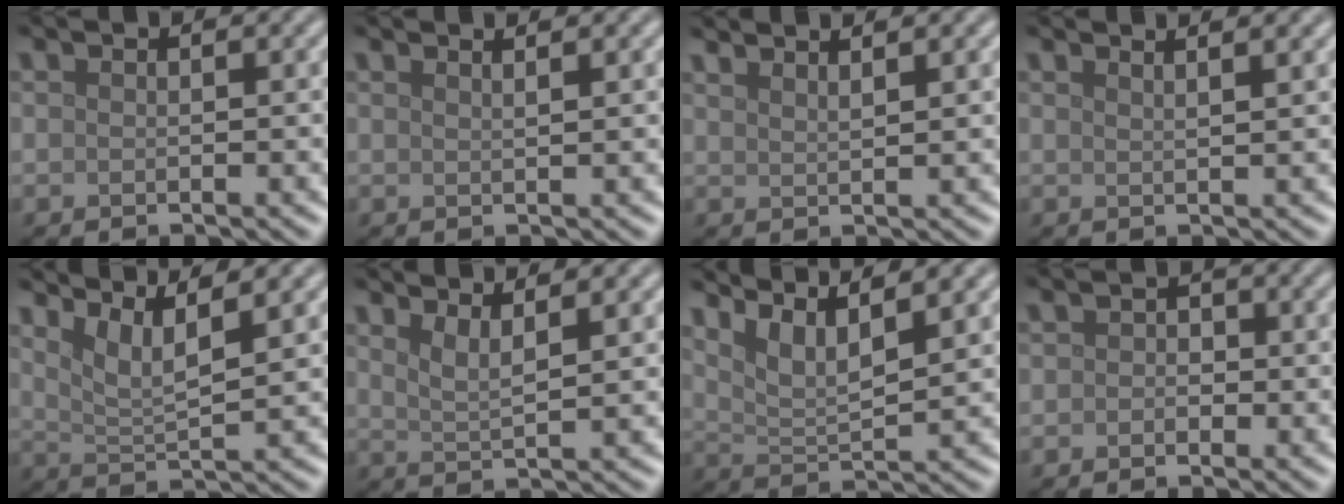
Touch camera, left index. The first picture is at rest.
{"total": 1.9, "force": [1.4, 0.7, 1.1], "torque": [0.005, 0.006, -0.001]}
{"total": 3.1, "force": [2.5, 0.9, 1.5], "torque": [0.004, 0.012, 0.014]}
{"total": 3.5, "force": [2.7, 1.4, 1.9], "torque": [0.007, 0.022, 0.002]}
{"total": 3.9, "force": [2.7, 0.8, 2.7], "torque": [-0.046, 0.003, 0.053]}
{"total": 2.5, "force": [1.7, 0.6, 1.7], "torque": [-0.023, -0.003, 0.032]}
{"total": 5.1, "force": [3.5, 1.2, 3.5], "torque": [-0.063, 0.004, 0.063]}
{"total": 1.2, "force": [-0.2, 1.0, 0.6], "torque": [-0.007, -0.004, -0.008]}